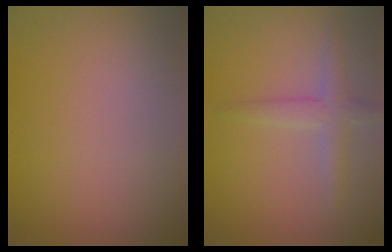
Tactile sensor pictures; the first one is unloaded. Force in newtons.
{"total": 2.5, "press": 2.4, "slide": 0.3}